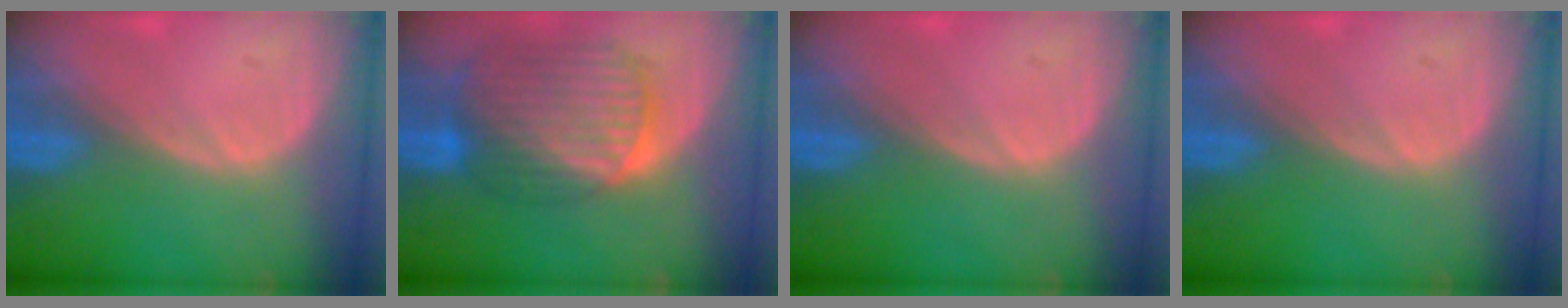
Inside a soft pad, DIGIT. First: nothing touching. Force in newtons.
{"total": 10.4, "press": 8.8, "slide": 5.5}
{"total": 0.0}
{"total": 0.0}